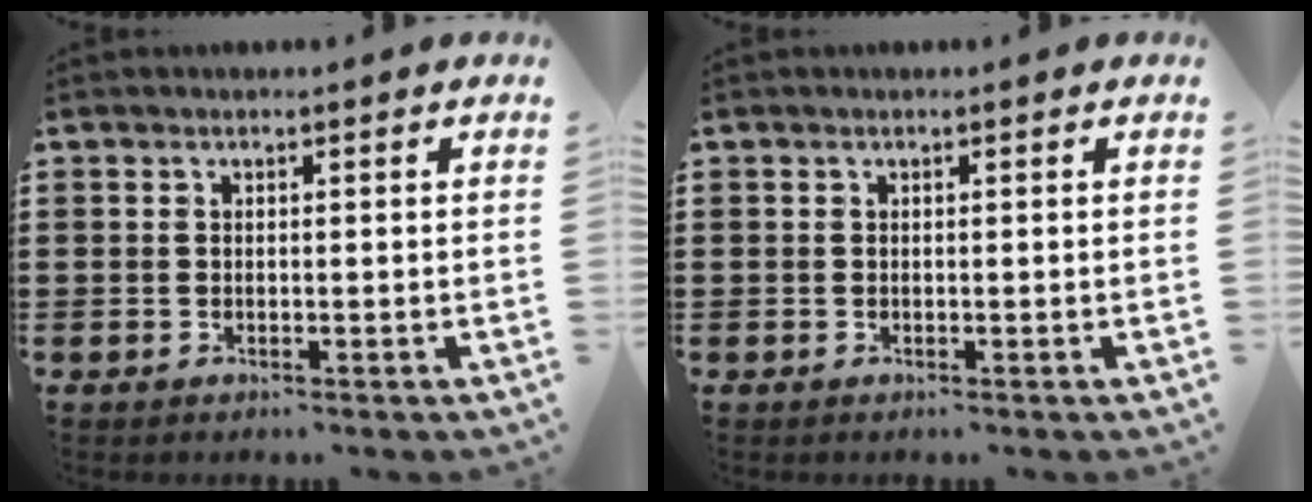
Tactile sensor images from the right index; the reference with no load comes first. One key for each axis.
{"total": 0.0}